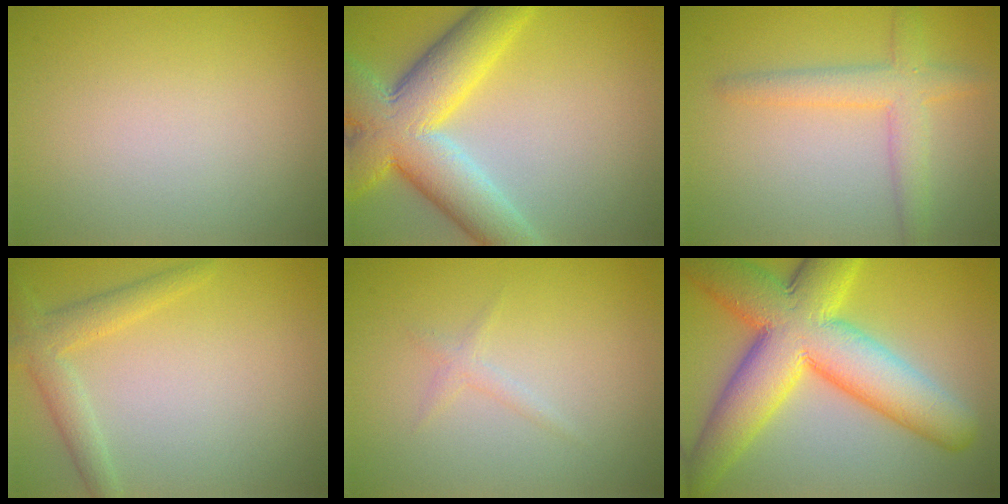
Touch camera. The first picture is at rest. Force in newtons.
{"total": 10.3, "press": 10.3, "slide": 0.6}
{"total": 3.6, "press": 3.6, "slide": 0.0}
{"total": 2.7, "press": 2.7, "slide": 0.1}
{"total": 0.9, "press": 0.9, "slide": 0.1}
{"total": 12.7, "press": 12.7, "slide": 0.4}